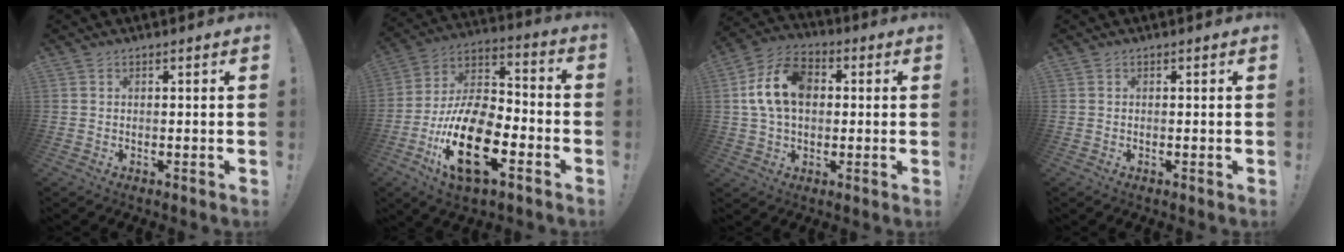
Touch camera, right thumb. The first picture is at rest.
{"total": 21.8, "force": [-9.6, 10.3, 16.5], "torque": [-0.327, 0.054, -0.160]}
{"total": 14.3, "force": [2.2, 10.0, 10.0], "torque": [-0.189, 0.012, 0.044]}
{"total": 0.0}